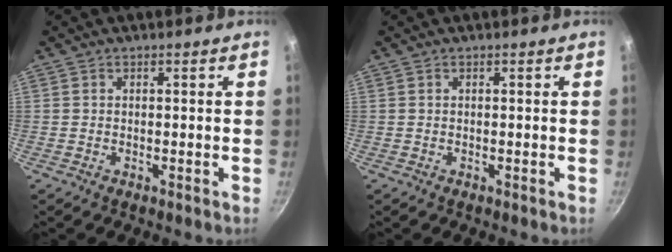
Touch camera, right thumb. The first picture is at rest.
{"total": 0.0}